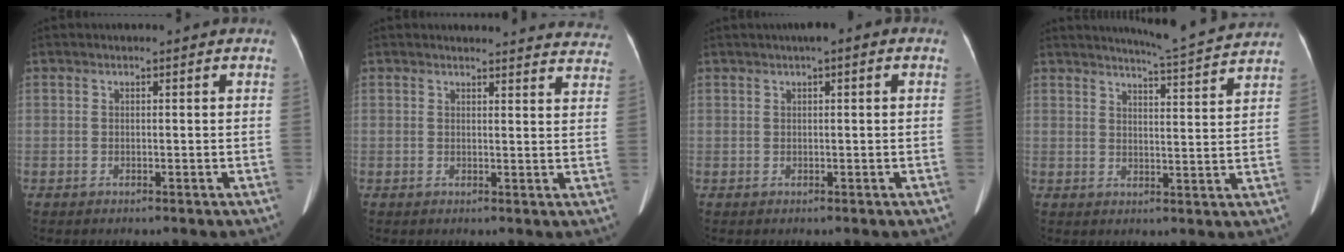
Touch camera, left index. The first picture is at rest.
{"total": 16.8, "force": [16.2, 3.2, 2.5], "torque": [-0.003, -0.051, 0.156]}
{"total": 2.4, "force": [1.1, 0.5, 2.0], "torque": [-0.033, 0.014, 0.012]}
{"total": 10.1, "force": [9.7, -1.0, 2.6], "torque": [-0.055, -0.009, 0.122]}